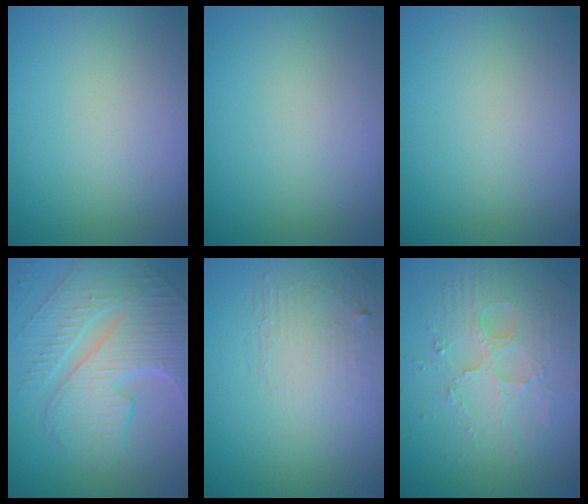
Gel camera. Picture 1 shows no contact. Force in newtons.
{"total": 0.0}
{"total": 0.0}
{"total": 9.2, "press": 6.2, "slide": 6.7}
{"total": 1.9, "press": 0.6, "slide": 1.8}
{"total": 5.1, "press": 3.5, "slide": 3.7}